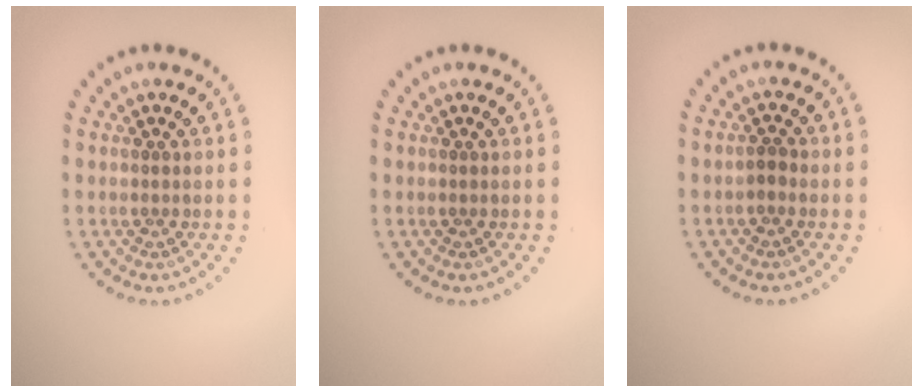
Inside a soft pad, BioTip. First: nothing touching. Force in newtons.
{"total": 0.0}
{"total": 0.8, "press": 0.7, "slide": 0.4}